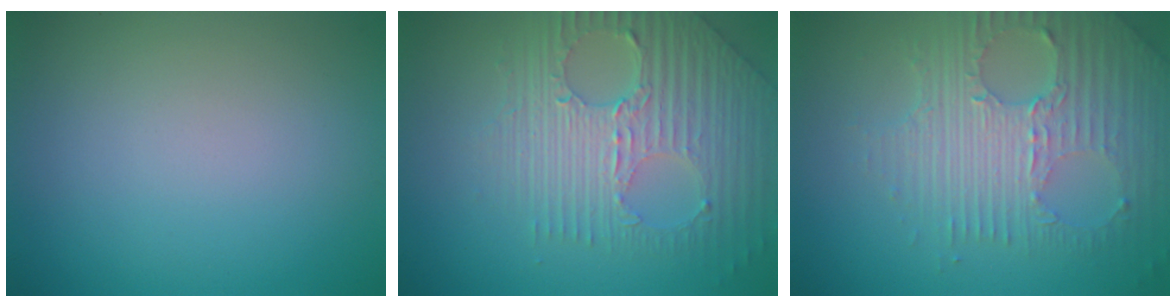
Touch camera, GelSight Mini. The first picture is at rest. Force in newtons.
{"total": 7.6, "press": 5.1, "slide": 5.6}
{"total": 6.8, "press": 4.6, "slide": 5.0}